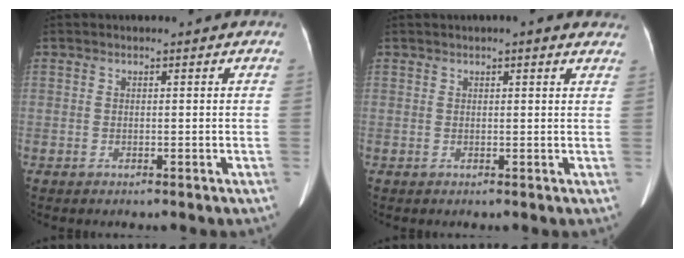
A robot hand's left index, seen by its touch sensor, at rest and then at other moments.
{"total": 4.1, "force": [3.2, 0.7, 2.5], "torque": [-0.022, 0.016, 0.027]}